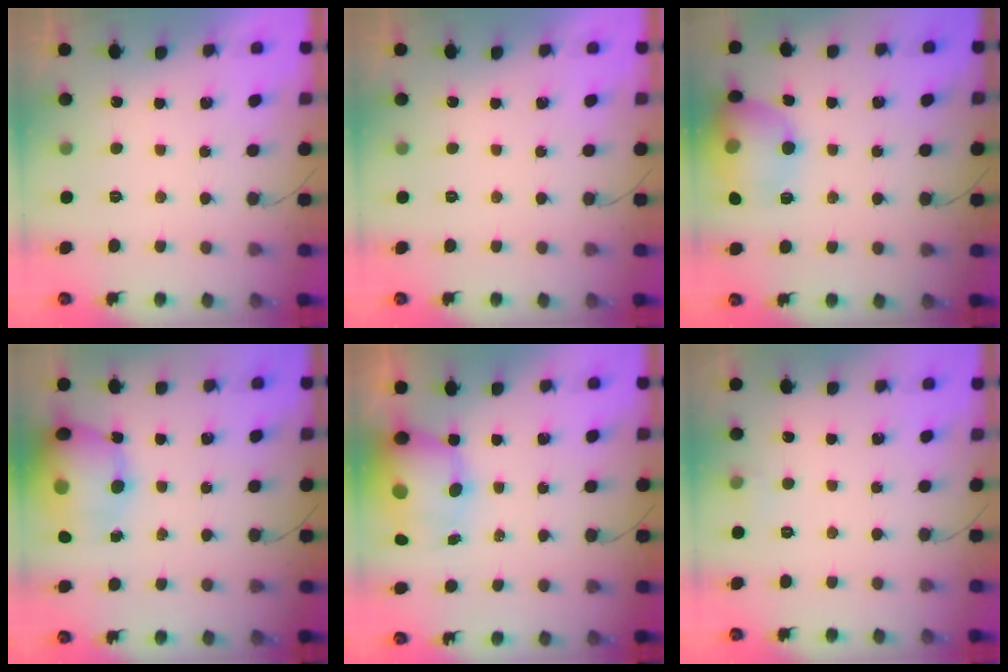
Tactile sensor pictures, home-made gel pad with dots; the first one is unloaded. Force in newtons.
{"total": 0.0}
{"total": 15.2, "press": 14.6, "slide": 4.1}
{"total": 17.9, "press": 16.9, "slide": 5.7}
{"total": 11.6, "press": 11.1, "slide": 3.4}
{"total": 4.3, "press": 2.9, "slide": 3.2}